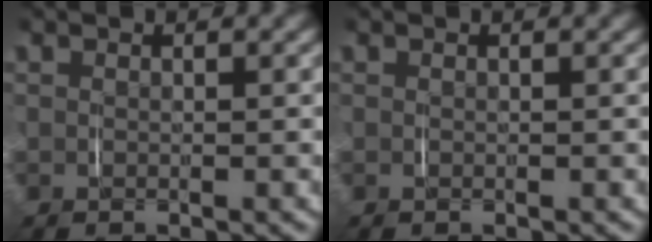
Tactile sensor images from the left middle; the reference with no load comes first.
{"total": 0.0}